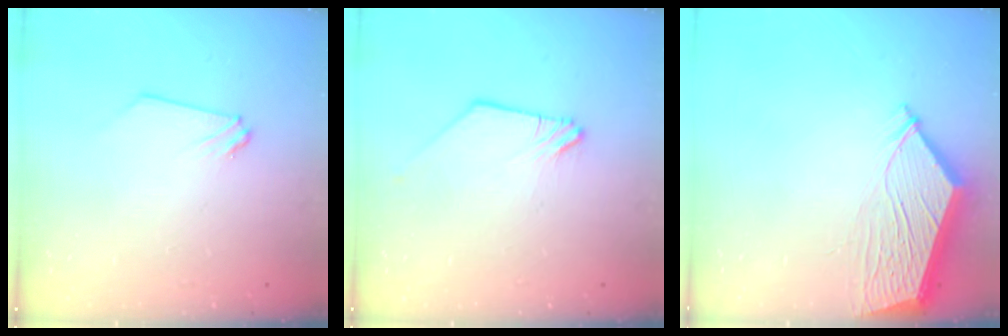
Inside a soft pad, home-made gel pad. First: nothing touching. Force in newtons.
{"total": 0.0}
{"total": 8.1, "press": 8.0, "slide": 1.1}